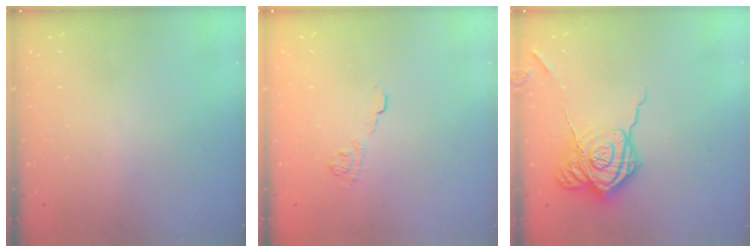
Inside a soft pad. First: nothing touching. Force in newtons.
{"total": 9.2, "press": 9.2, "slide": 0.8}
{"total": 18.6, "press": 18.6, "slide": 1.4}